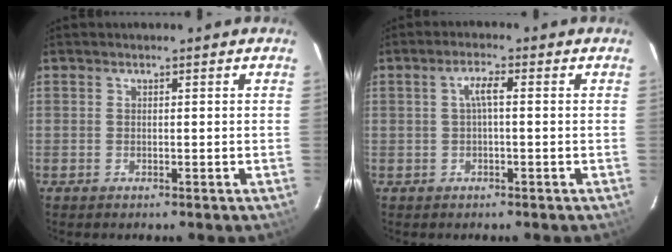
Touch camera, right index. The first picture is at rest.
{"total": 2.7, "force": [0.0, 0.5, 2.6], "torque": [-0.053, 0.009, 0.001]}